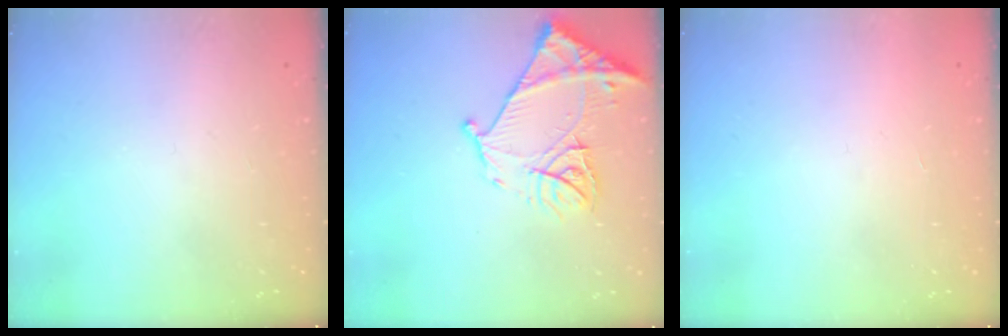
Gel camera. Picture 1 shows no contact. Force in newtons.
{"total": 15.0, "press": 14.9, "slide": 1.6}
{"total": 1.7, "press": 1.7, "slide": 0.1}